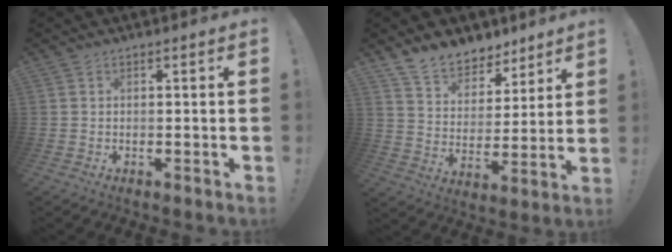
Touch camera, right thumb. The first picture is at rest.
{"total": 11.0, "force": [9.2, 5.5, 2.6], "torque": [-0.058, -0.071, 0.176]}